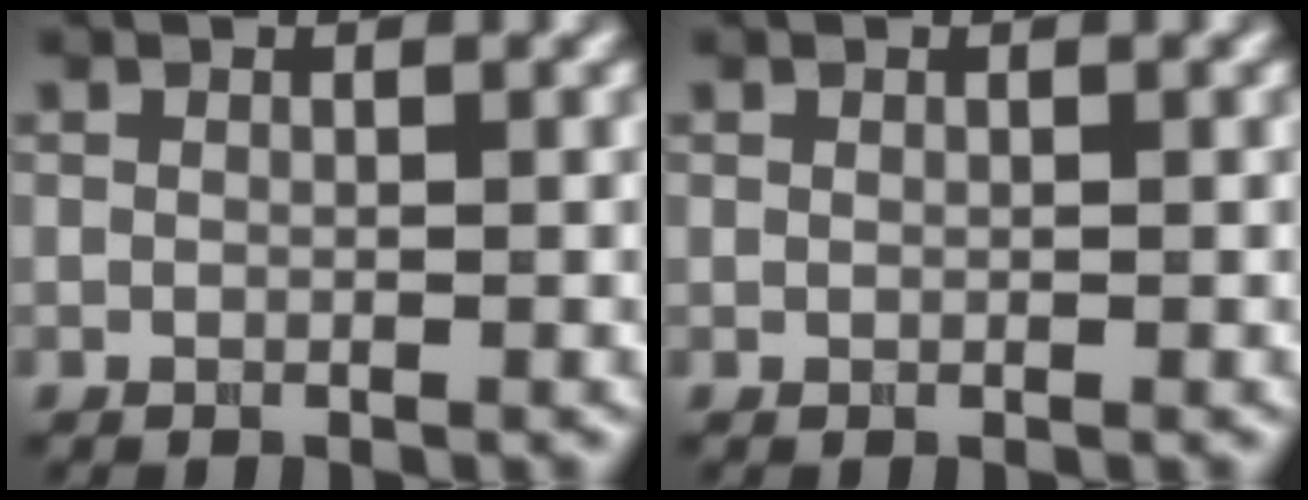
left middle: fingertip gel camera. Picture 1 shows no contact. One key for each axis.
{"total": 0.0}